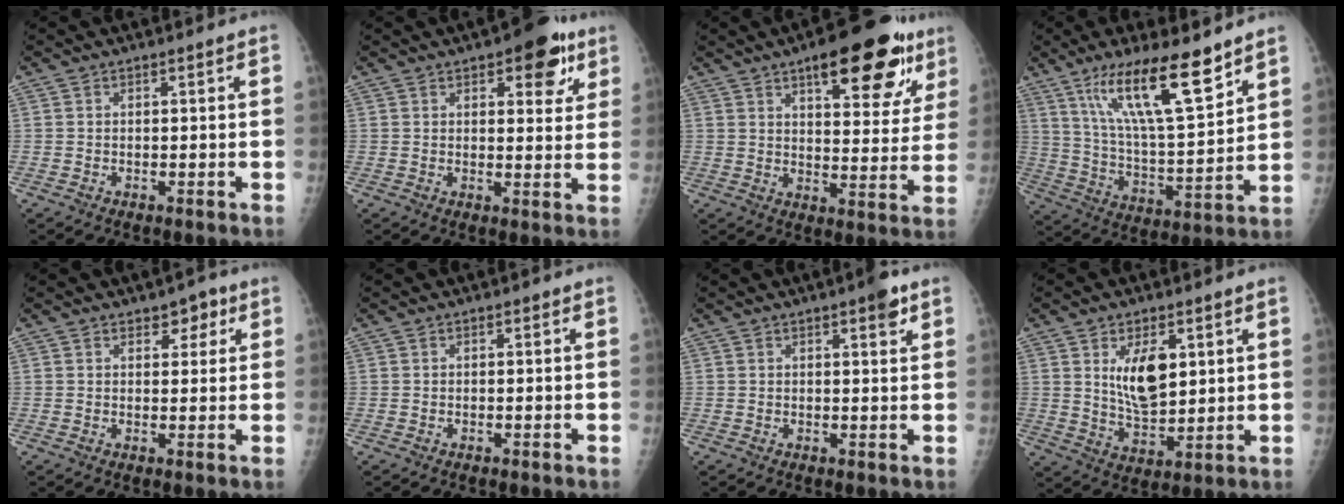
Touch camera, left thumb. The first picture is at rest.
{"total": 9.3, "force": [4.9, 4.3, 6.6], "torque": [-0.049, -0.016, 0.057]}
{"total": 19.1, "force": [10.5, 7.3, 14.1], "torque": [-0.149, -0.034, 0.145]}
{"total": 17.2, "force": [11.2, 3.6, 12.5], "torque": [-0.203, -0.063, 0.208]}
{"total": 3.7, "force": [2.1, 2.3, 2.0], "torque": [0.000, -0.008, 0.026]}
{"total": 0.0}
{"total": 3.4, "force": [2.0, 0.9, 2.6], "torque": [-0.029, -0.008, 0.024]}
{"total": 9.8, "force": [3.2, 5.1, 7.8], "torque": [-0.109, -0.025, 0.067]}